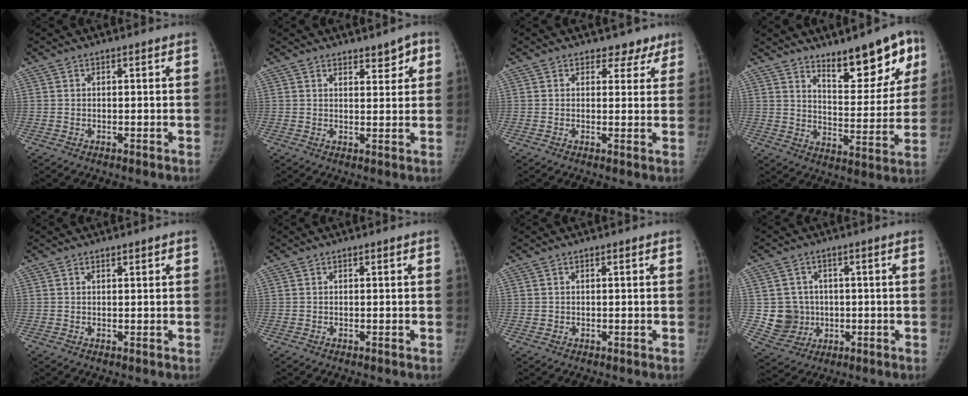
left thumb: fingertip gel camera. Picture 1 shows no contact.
{"total": 3.9, "force": [2.5, 1.9, 2.3], "torque": [-0.008, -0.014, 0.035]}
{"total": 3.7, "force": [2.7, 2.5, 0.4], "torque": [0.023, -0.017, 0.025]}
{"total": 15.5, "force": [9.6, 5.7, 10.8], "torque": [-0.095, -0.059, 0.147]}
{"total": 0.7, "force": [0.6, 0.2, 0.4], "torque": [-0.004, -0.002, 0.009]}
{"total": 0.0}
{"total": 0.5, "force": [0.1, 0.5, 0.1], "torque": [0.002, 0.002, 0.002]}
{"total": 7.6, "force": [0.0, 7.4, 1.8], "torque": [0.001, 0.007, 0.011]}